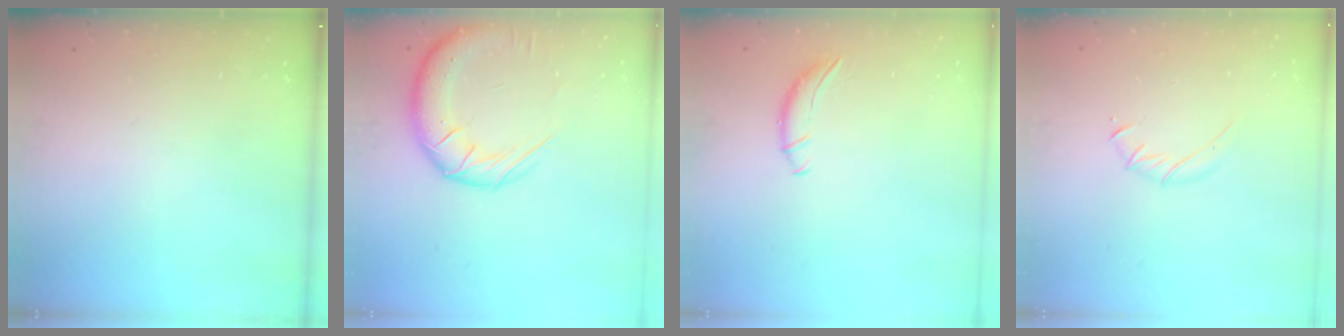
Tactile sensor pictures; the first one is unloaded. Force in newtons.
{"total": 15.0, "press": 14.5, "slide": 3.9}
{"total": 0.0}
{"total": 3.5, "press": 3.4, "slide": 1.0}